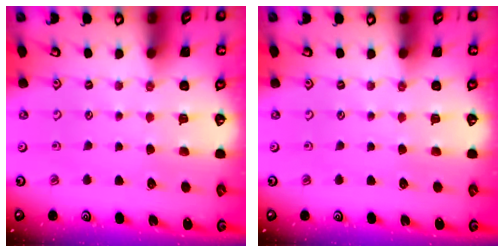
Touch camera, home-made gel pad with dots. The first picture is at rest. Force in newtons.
{"total": 0.0}